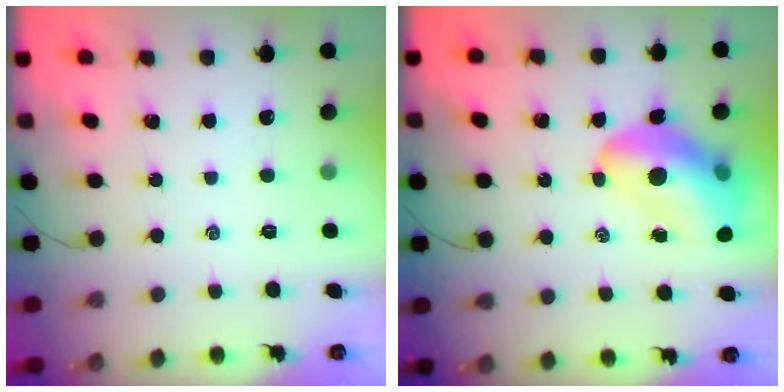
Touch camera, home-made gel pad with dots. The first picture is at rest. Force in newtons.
{"total": 14.5, "press": 13.8, "slide": 4.3}